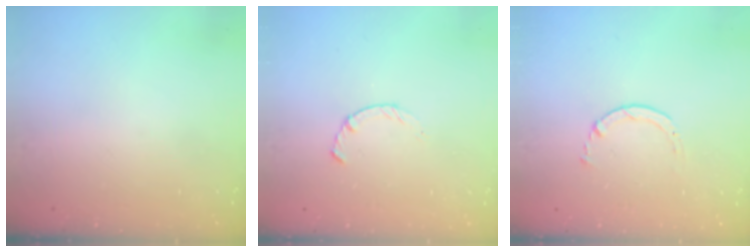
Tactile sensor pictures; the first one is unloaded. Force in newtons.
{"total": 2.4, "press": 2.3, "slide": 0.4}
{"total": 1.7, "press": 1.6, "slide": 0.2}